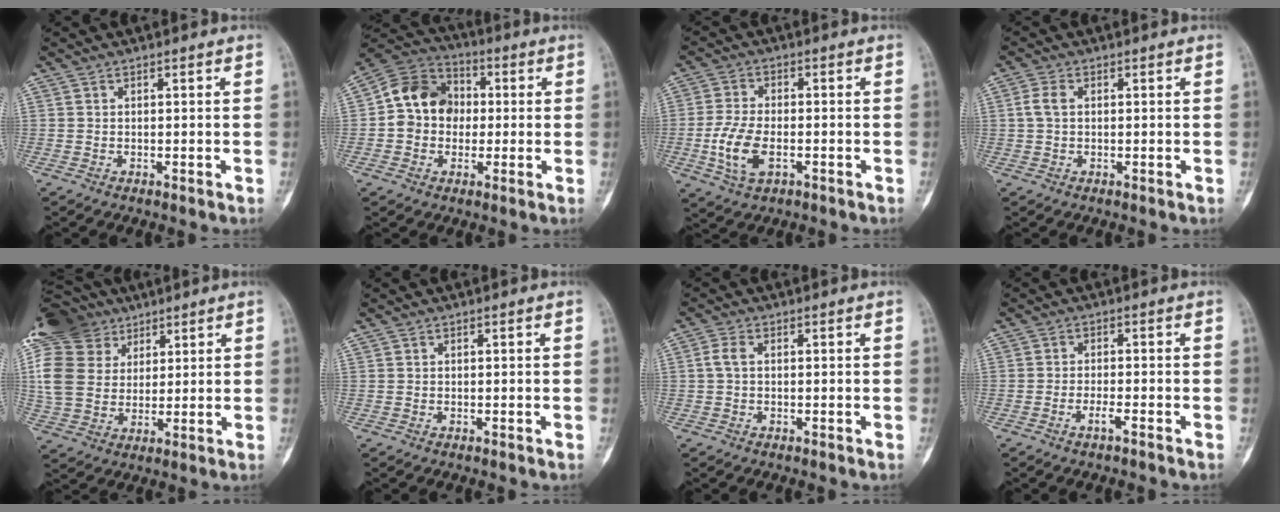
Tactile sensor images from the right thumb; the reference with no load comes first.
{"total": 12.2, "force": [0.1, 10.3, 6.6], "torque": [-0.089, 0.032, -0.013]}
{"total": 8.6, "force": [-2.4, 4.6, 6.9], "torque": [-0.146, 0.005, -0.044]}
{"total": 2.8, "force": [0.3, 1.8, 2.1], "torque": [-0.052, 0.006, 0.003]}
{"total": 19.8, "force": [9.3, 14.8, 9.4], "torque": [-0.204, 0.016, 0.178]}
{"total": 0.0}
{"total": 2.3, "force": [0.1, 1.4, 1.9], "torque": [-0.044, 0.004, -0.002]}
{"total": 2.2, "force": [-1.4, 0.3, 1.7], "torque": [-0.034, 0.008, -0.029]}